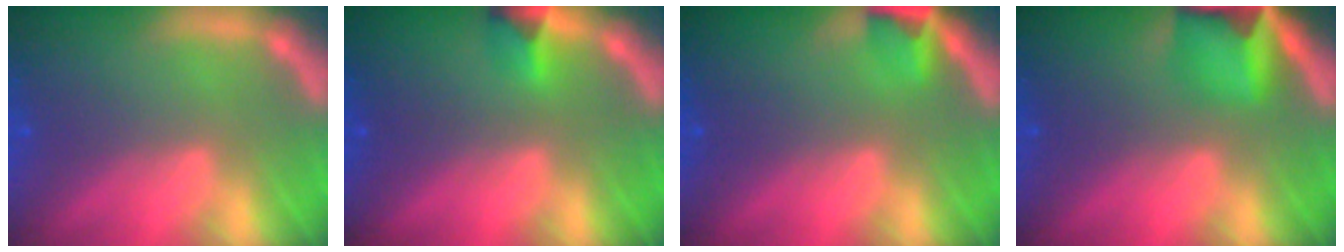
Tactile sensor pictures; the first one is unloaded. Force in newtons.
{"total": 1.9}
{"total": 2.4}
{"total": 6.0}